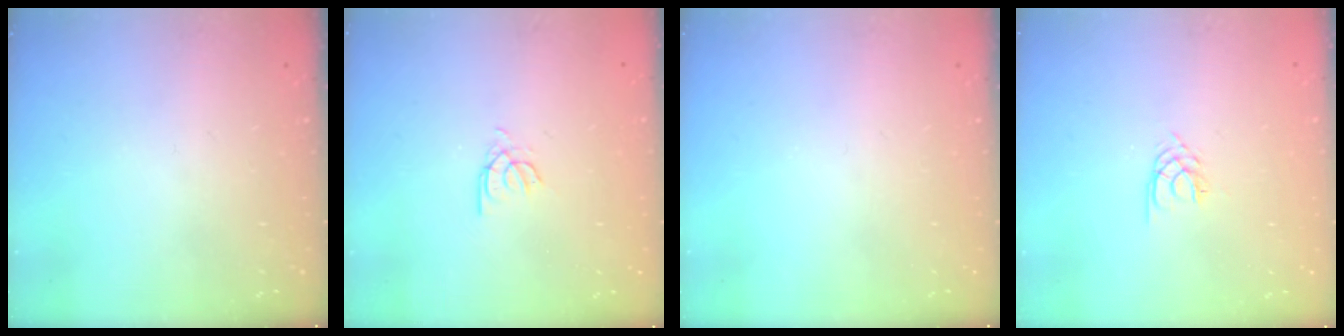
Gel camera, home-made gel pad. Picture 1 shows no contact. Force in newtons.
{"total": 2.6, "press": 2.6, "slide": 0.2}
{"total": 0.0}
{"total": 2.1, "press": 2.0, "slide": 0.3}